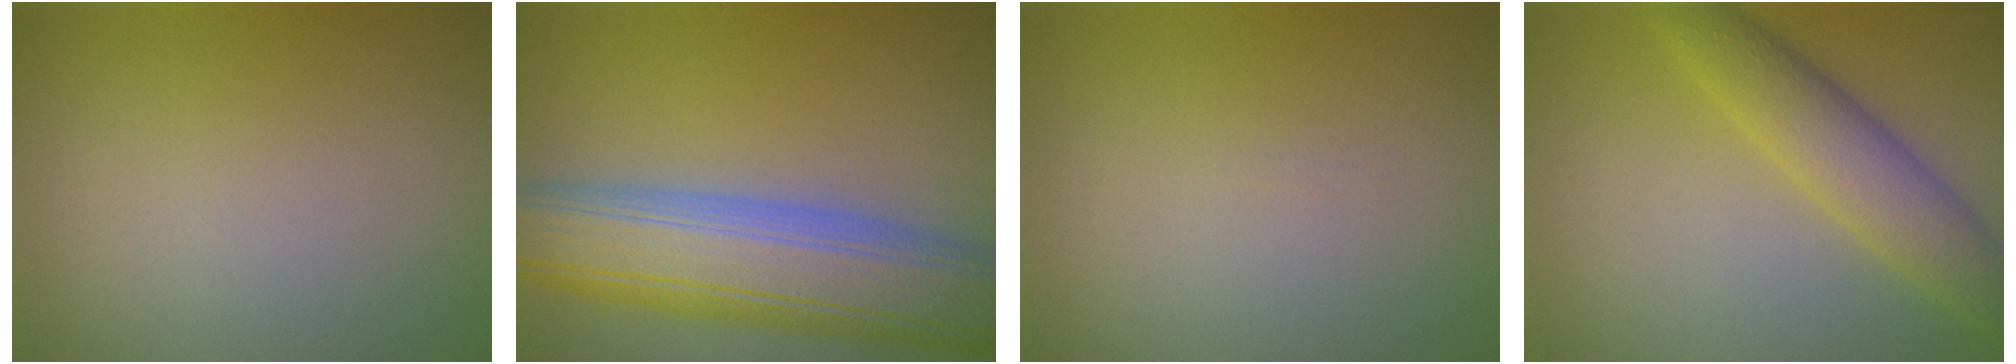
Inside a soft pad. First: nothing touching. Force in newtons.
{"total": 11.2, "press": 11.2, "slide": 0.9}
{"total": 0.0}
{"total": 4.9, "press": 4.9, "slide": 0.2}